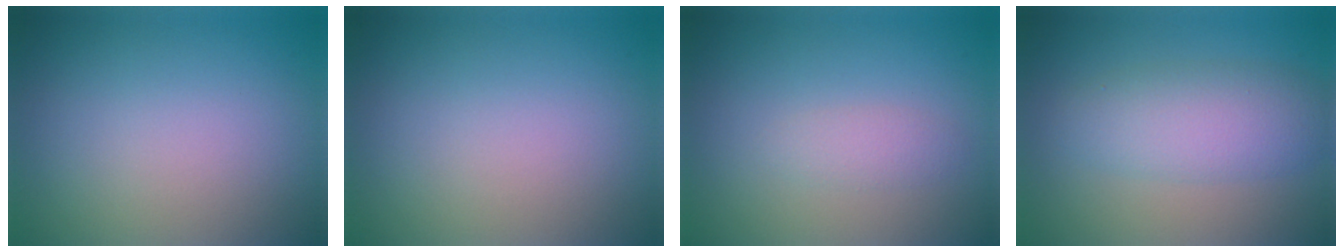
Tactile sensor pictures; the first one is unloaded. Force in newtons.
{"total": 0.0}
{"total": 1.3, "press": 1.3, "slide": 0.0}
{"total": 4.8, "press": 4.8, "slide": 0.2}